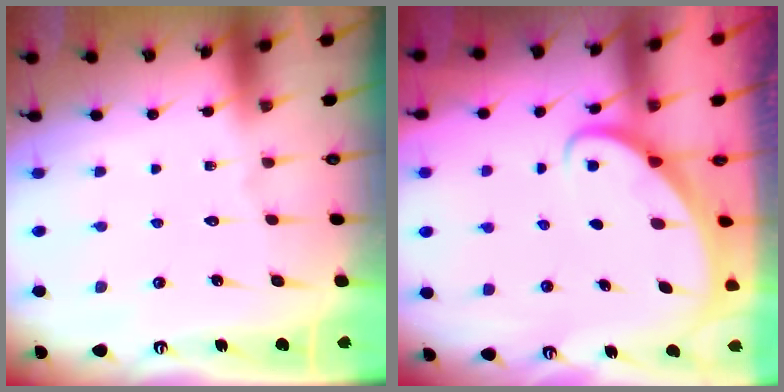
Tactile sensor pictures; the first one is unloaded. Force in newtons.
{"total": 2.4, "press": 2.4, "slide": 0.2}